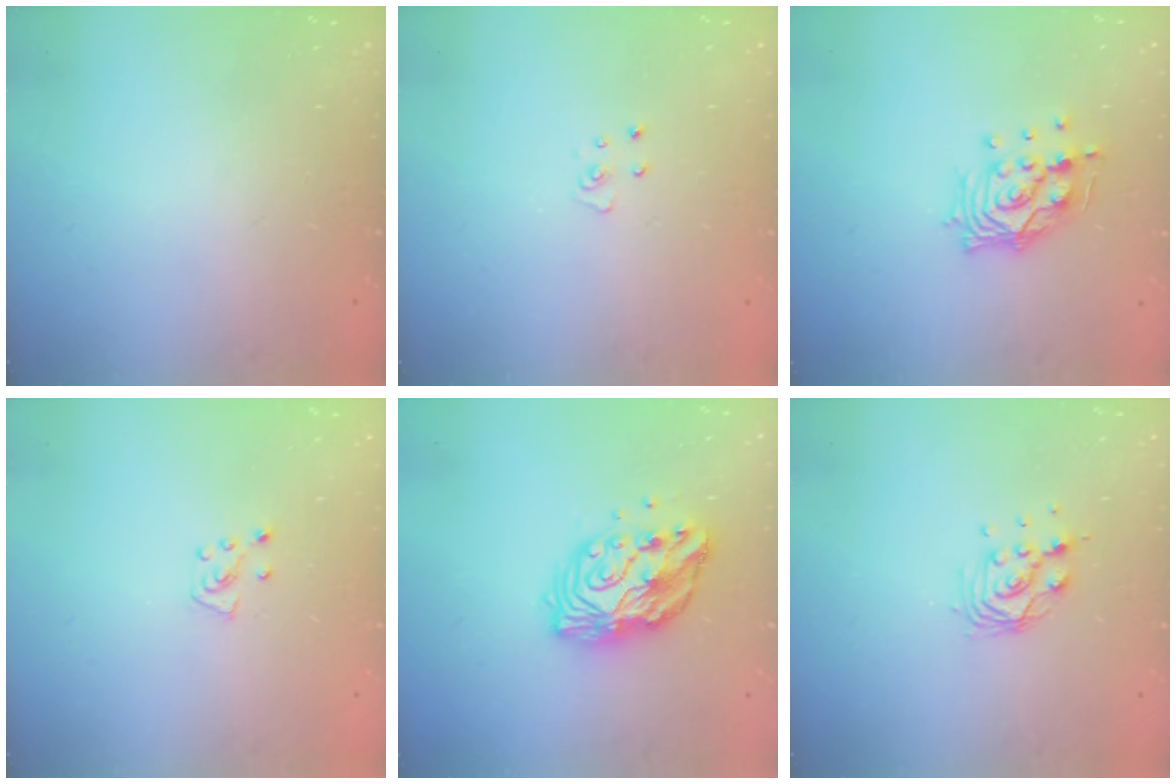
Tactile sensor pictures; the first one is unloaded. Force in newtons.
{"total": 3.9, "press": 3.9, "slide": 0.3}
{"total": 12.8, "press": 12.7, "slide": 1.6}
{"total": 5.0, "press": 5.0, "slide": 0.4}
{"total": 12.8, "press": 12.8, "slide": 1.1}
{"total": 9.3, "press": 9.2, "slide": 1.3}